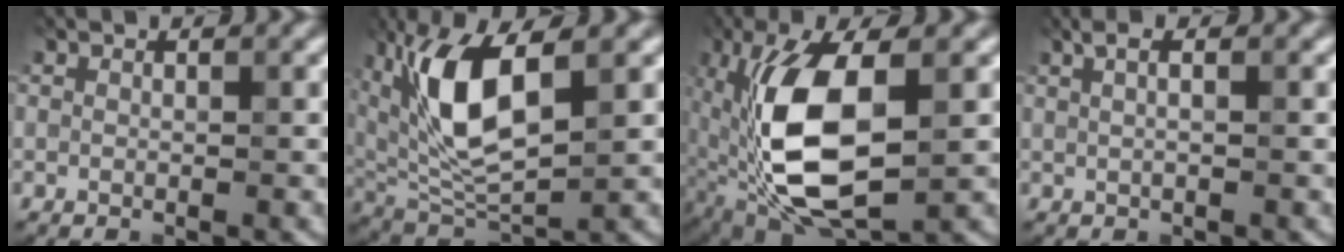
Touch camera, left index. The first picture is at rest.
{"total": 9.0, "force": [2.5, 3.6, 7.8], "torque": [-0.161, -0.002, 0.047]}
{"total": 12.5, "force": [0.0, 6.3, 10.8], "torque": [-0.219, -0.008, 0.005]}
{"total": 2.4, "force": [1.0, 1.0, 1.9], "torque": [-0.018, 0.006, 0.000]}